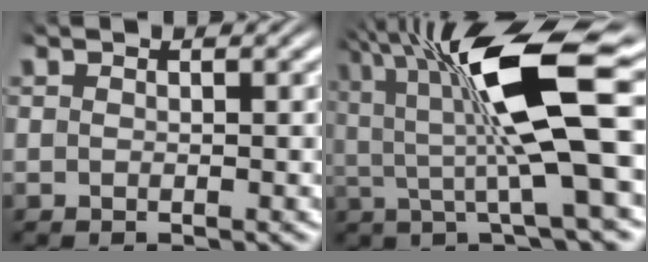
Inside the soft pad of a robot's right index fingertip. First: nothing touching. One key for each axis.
{"total": 10.1, "fx": 2.4, "fy": 2.6, "fz": 9.4, "tx": -0.150, "ty": 0.011, "tz": 0.044}